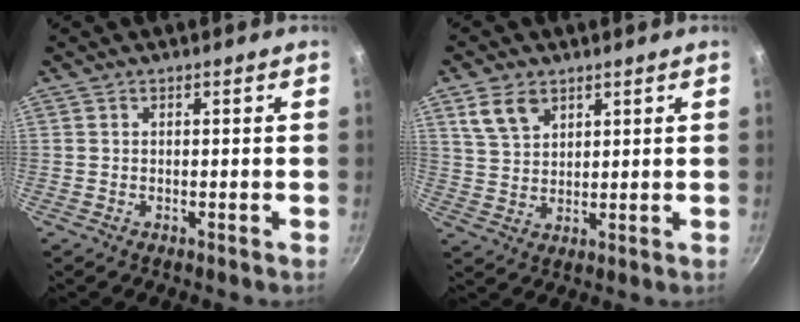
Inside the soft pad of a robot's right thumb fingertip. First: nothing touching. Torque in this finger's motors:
{"motor_torque": [-0.63, 0.69, 0.38, 0.58, 0.02]}